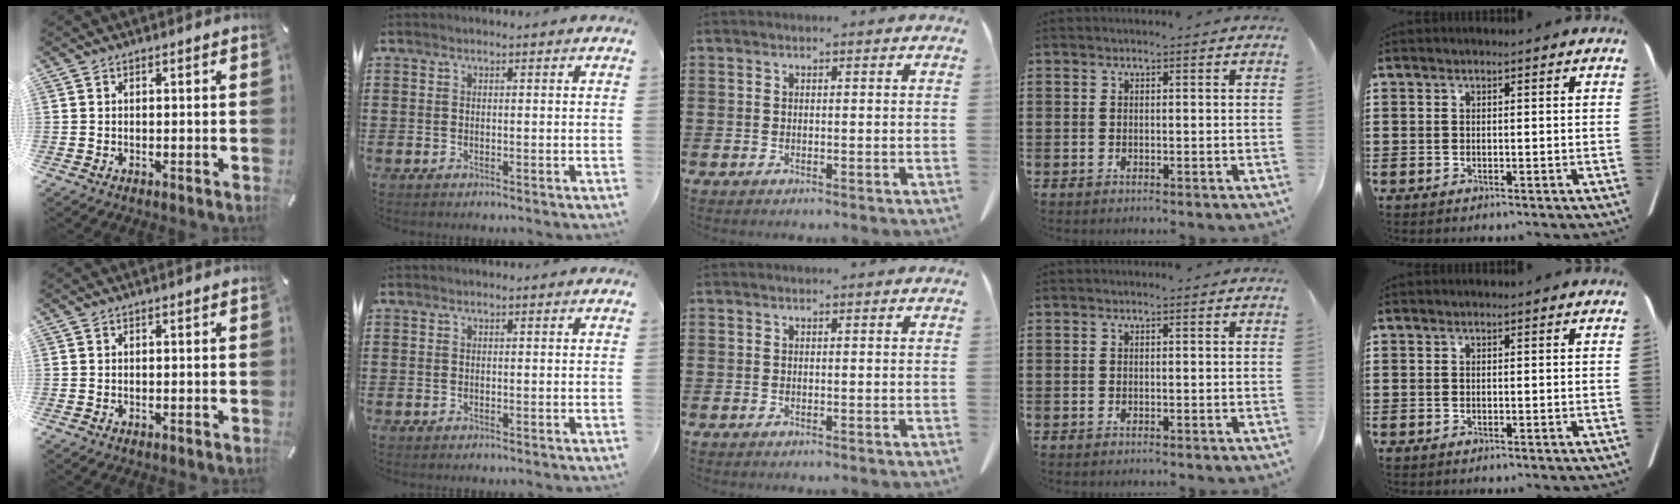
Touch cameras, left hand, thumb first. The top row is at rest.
{}